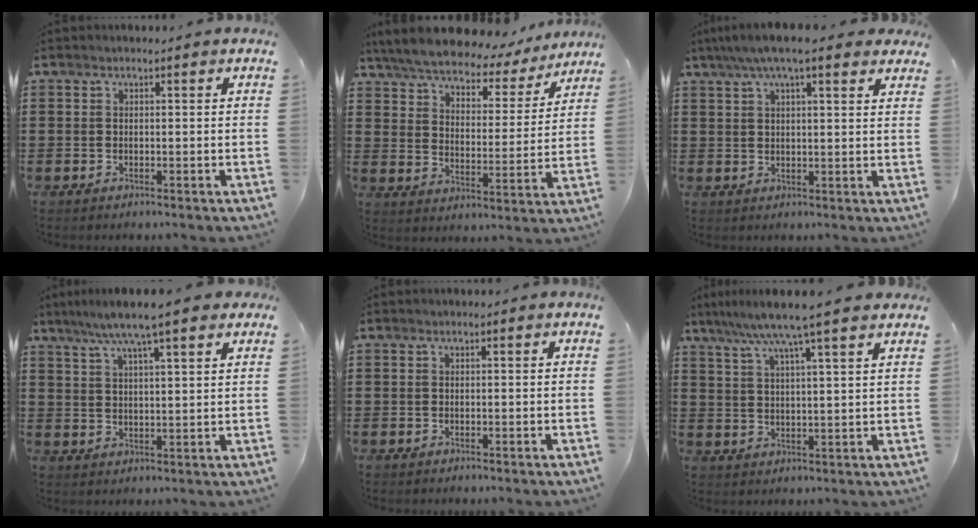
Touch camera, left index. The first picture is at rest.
{"total": 6.3, "force": [6.1, 1.1, 1.5], "torque": [-0.061, -0.040, 0.103]}
{"total": 6.5, "force": [4.9, 1.1, 4.0], "torque": [-0.091, -0.001, 0.087]}
{"total": 7.5, "force": [5.8, 0.5, 4.8], "torque": [-0.108, -0.011, 0.101]}
{"total": 0.0}
{"total": 7.9, "force": [6.3, -0.6, 4.7], "torque": [-0.110, -0.020, 0.108]}